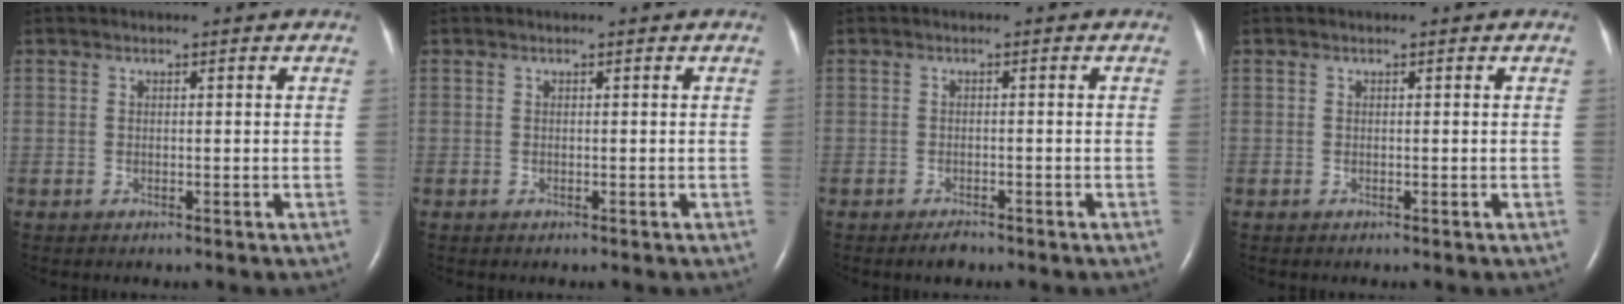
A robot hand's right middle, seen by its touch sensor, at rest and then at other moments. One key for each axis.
{"total": 0.0}
{"total": 1.6, "fx": -1.3, "fy": 0.5, "fz": 0.8, "tx": -0.019, "ty": -0.002, "tz": -0.018}
{"total": 0.0}